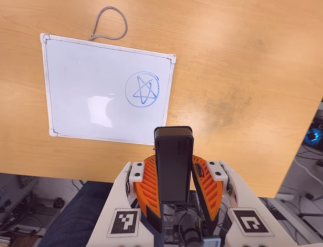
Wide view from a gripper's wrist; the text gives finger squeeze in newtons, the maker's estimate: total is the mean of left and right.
{"total": 6.0, "left": 5.3, "right": 6.8}